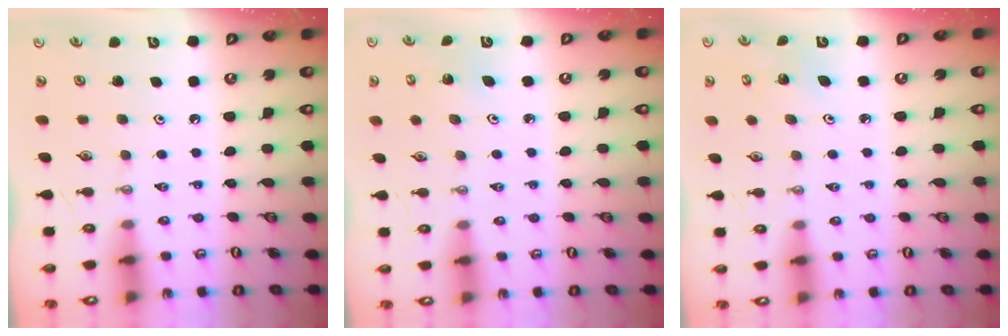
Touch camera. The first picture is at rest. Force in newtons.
{"total": 2.3, "press": 2.3, "slide": 0.3}
{"total": 2.4, "press": 2.4, "slide": 0.2}